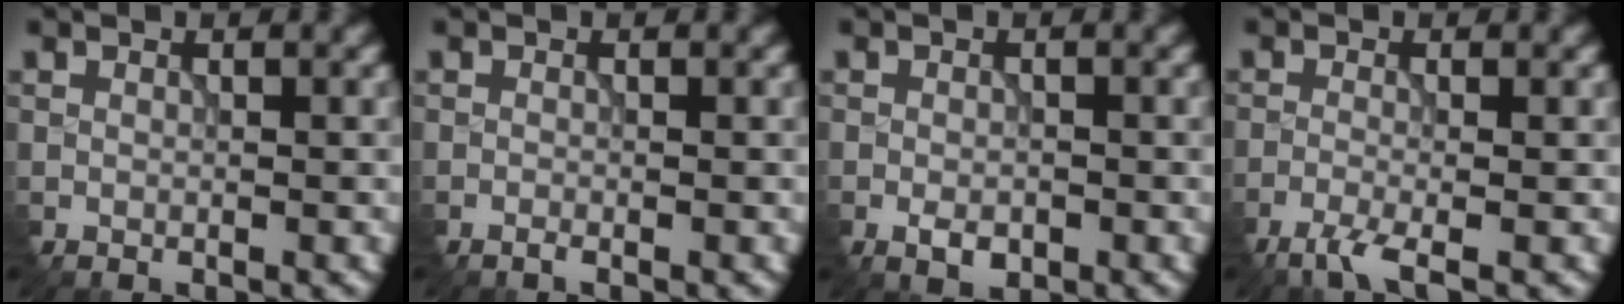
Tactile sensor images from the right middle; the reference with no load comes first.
{"total": 0.9, "force": [-0.8, -0.1, 0.4], "torque": [-0.015, -0.004, -0.015]}
{"total": 1.8, "force": [-1.2, 0.9, 1.1], "torque": [-0.026, -0.005, -0.018]}
{"total": 3.1, "force": [-2.3, 0.4, 2.0], "torque": [-0.049, -0.007, -0.049]}